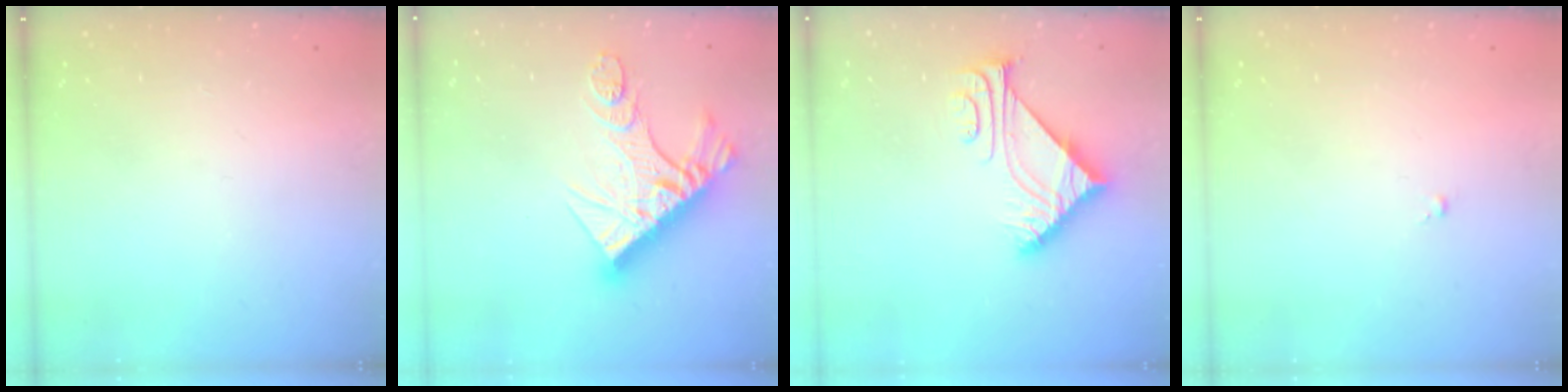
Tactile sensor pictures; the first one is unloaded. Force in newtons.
{"total": 18.6, "press": 18.5, "slide": 2.1}
{"total": 7.7, "press": 7.6, "slide": 1.0}
{"total": 0.0}